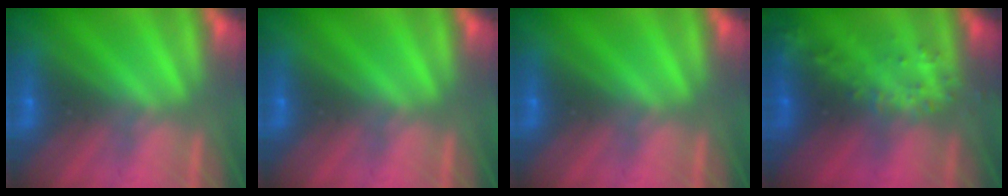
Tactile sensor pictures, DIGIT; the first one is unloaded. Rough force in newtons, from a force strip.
{"total": 0.0}
{"total": 0.0}
{"total": 2.8}